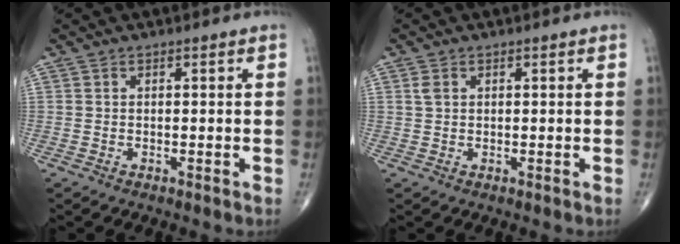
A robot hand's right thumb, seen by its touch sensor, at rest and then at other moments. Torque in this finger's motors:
{"motor_torque": [-0.27, 0.27, 0.10, -0.06, 0.00]}